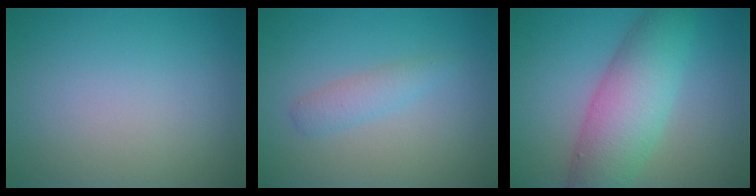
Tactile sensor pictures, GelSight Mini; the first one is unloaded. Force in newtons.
{"total": 1.7, "press": 1.7, "slide": 0.0}
{"total": 7.4, "press": 7.4, "slide": 0.2}